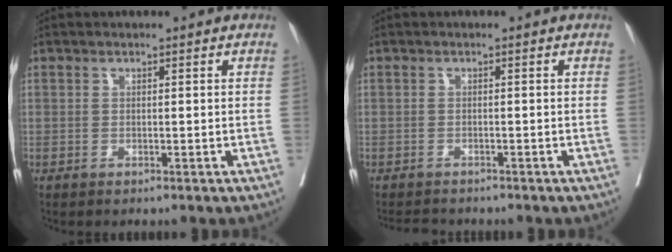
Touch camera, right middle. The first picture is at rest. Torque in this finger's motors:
{"motor_torque": [0.28, -0.24, -0.04, -0.01]}